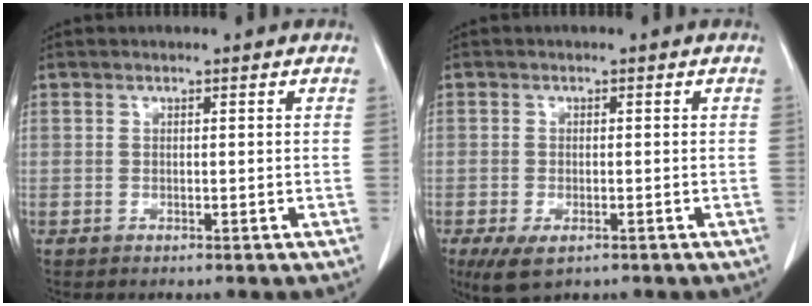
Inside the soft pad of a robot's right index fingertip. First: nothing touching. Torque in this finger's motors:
{"motor_torque": [0.61, -0.58, 0.15, 0.02]}